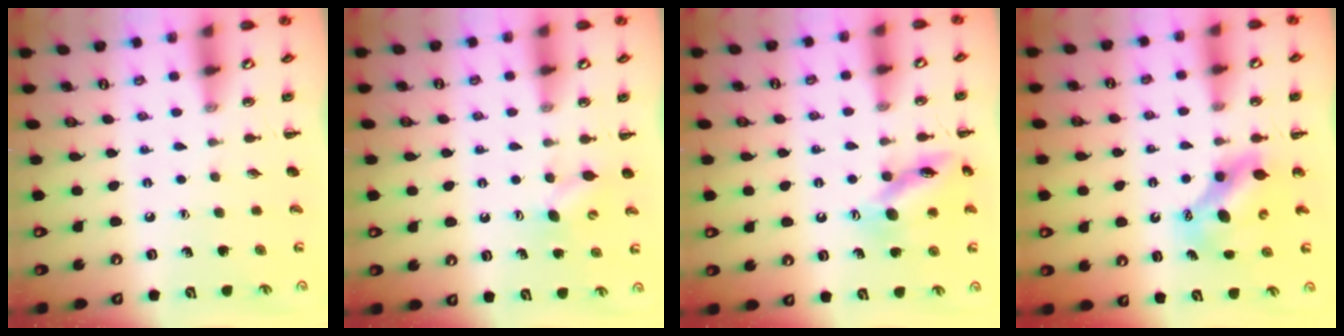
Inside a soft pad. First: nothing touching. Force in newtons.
{"total": 4.5, "press": 4.3, "slide": 1.2}
{"total": 13.7, "press": 13.6, "slide": 1.4}
{"total": 6.8, "press": 6.7, "slide": 1.5}